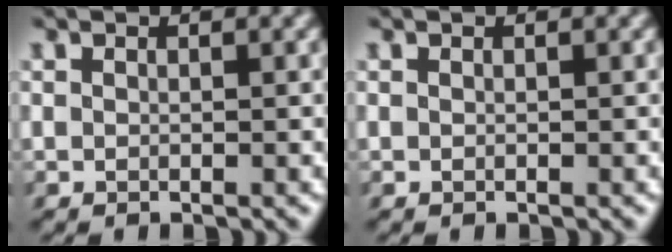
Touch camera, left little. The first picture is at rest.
{"total": 0.0}